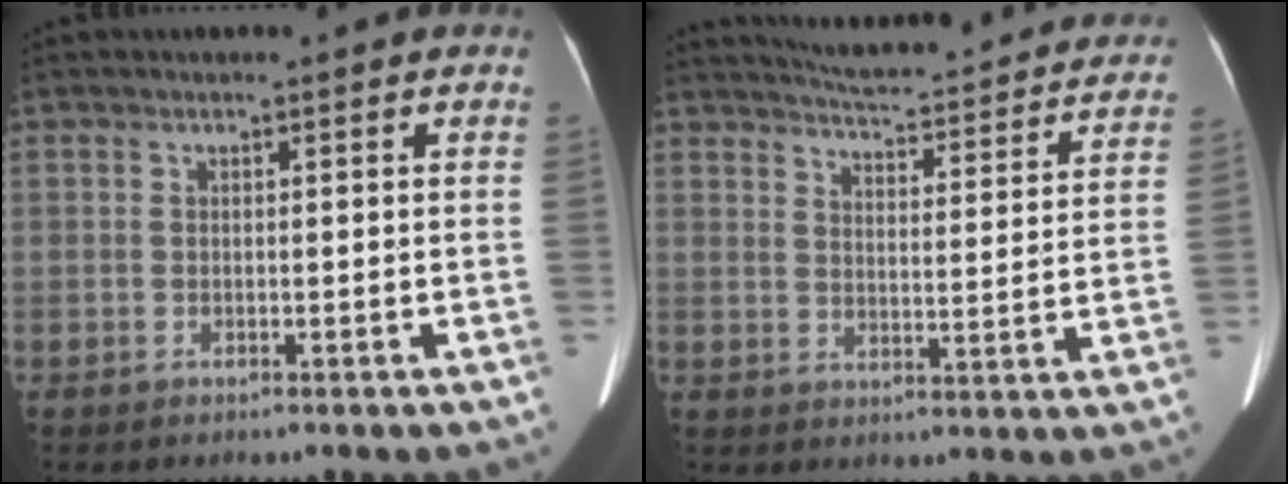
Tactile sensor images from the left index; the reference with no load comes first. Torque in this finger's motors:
{"motor_torque": [0.40, -0.96, 0.03, 0.03]}